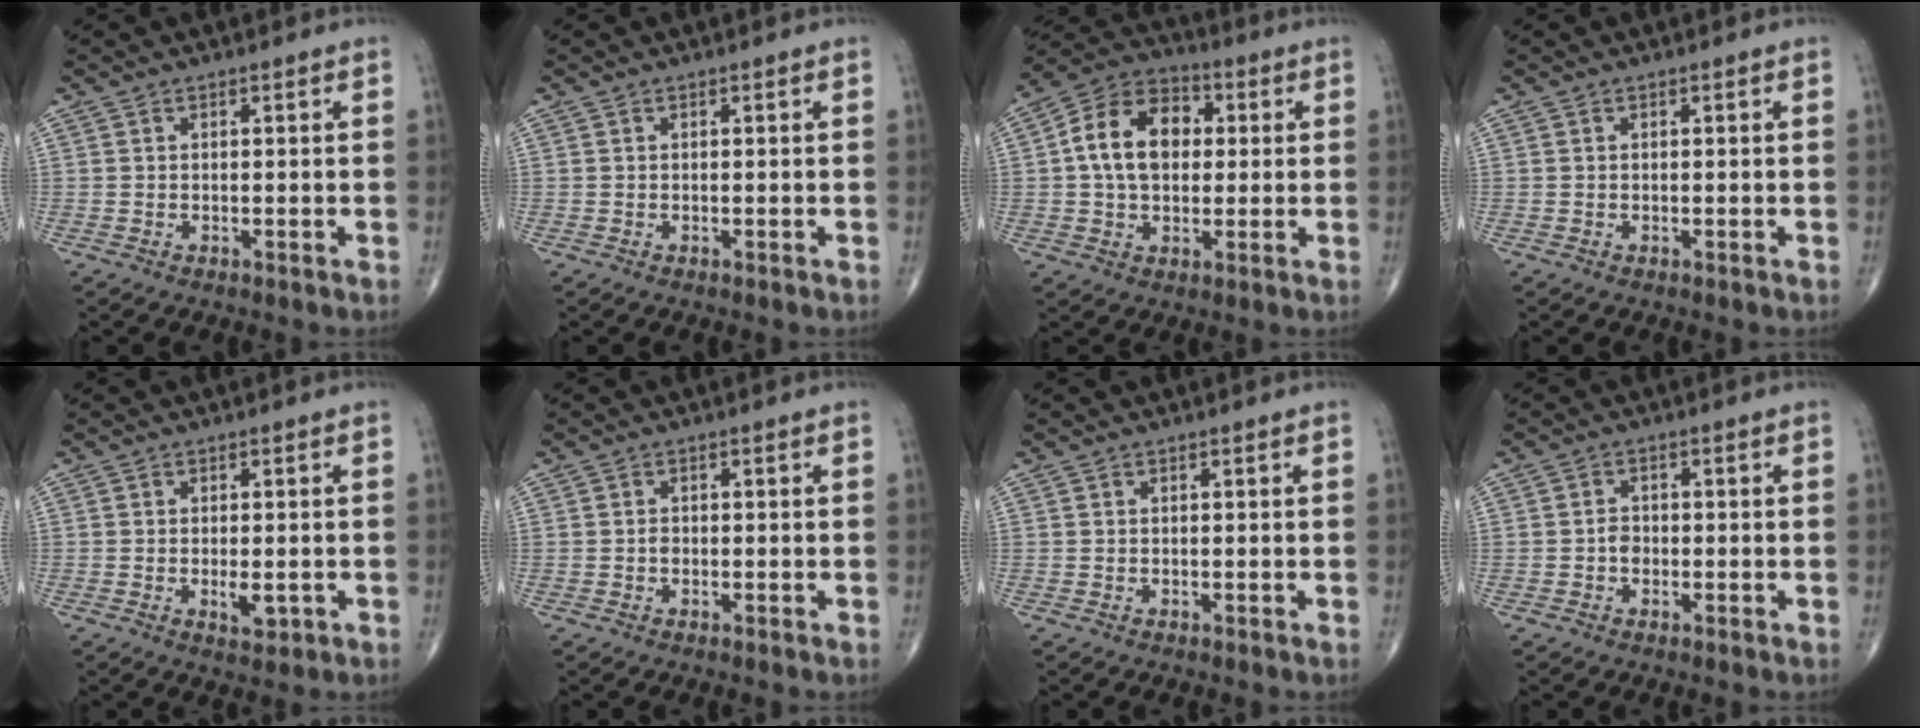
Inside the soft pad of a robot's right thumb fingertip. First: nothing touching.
{"total": 0.0}
{"total": 13.9, "force": [1.6, 9.7, 9.8], "torque": [-0.148, 0.023, 0.018]}
{"total": 0.0}
{"total": 3.3, "force": [-0.8, 1.5, 2.8], "torque": [-0.039, -0.004, -0.009]}
{"total": 1.0, "force": [-0.2, 0.8, 0.5], "torque": [-0.006, 0.002, -0.004]}
{"total": 0.0}
{"total": 2.1, "force": [-0.5, 1.7, 1.1], "torque": [-0.008, 0.007, -0.012]}